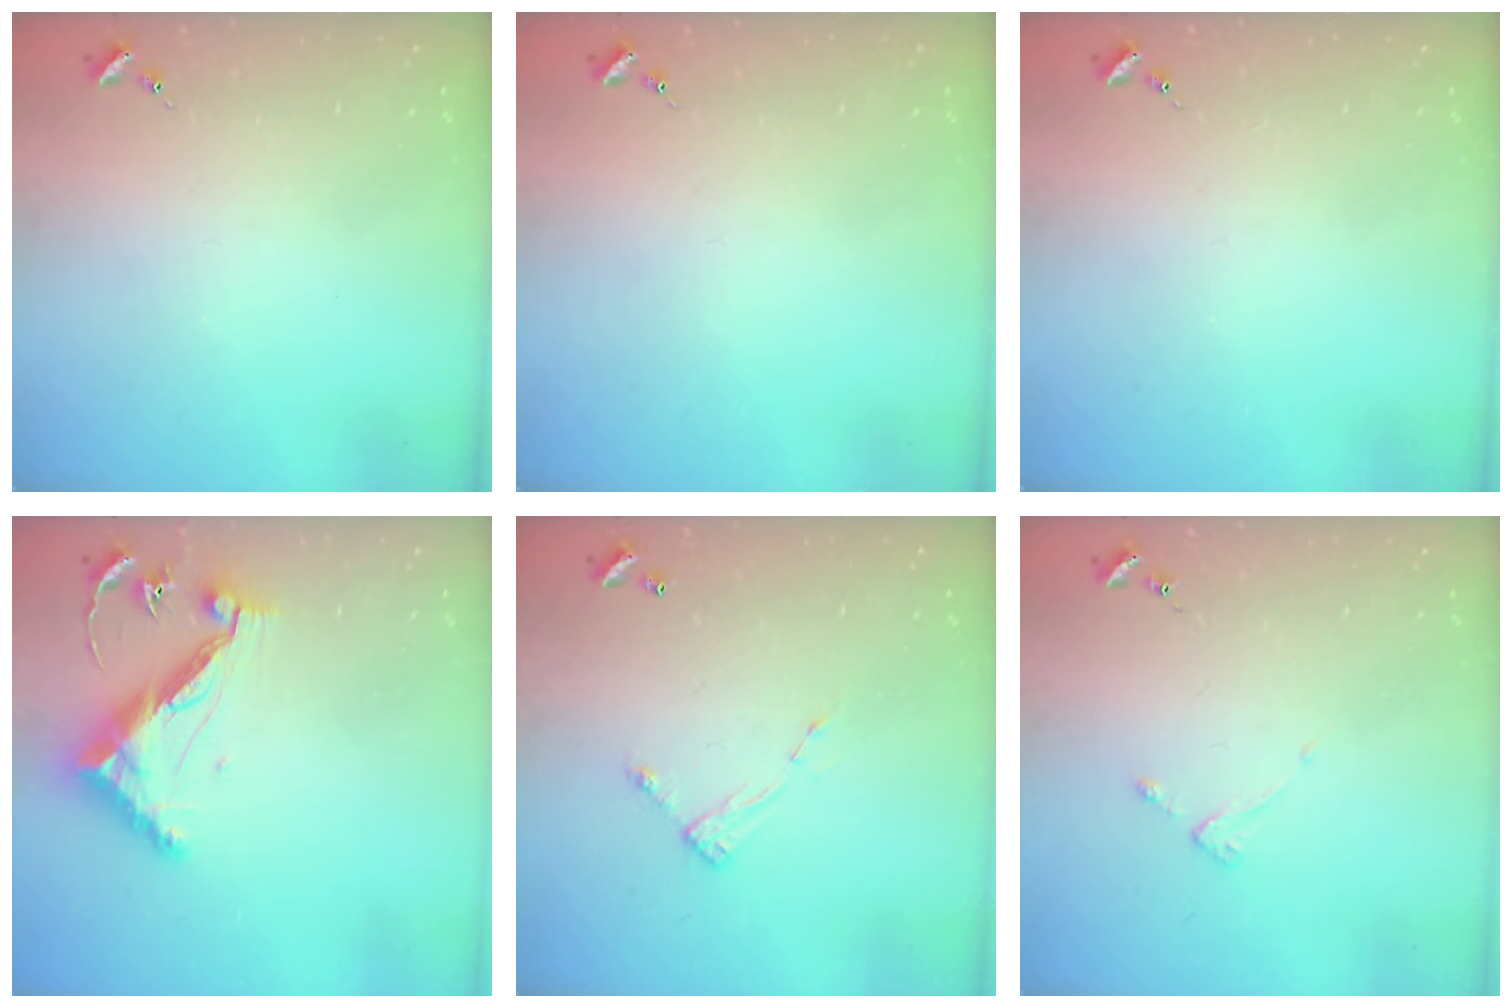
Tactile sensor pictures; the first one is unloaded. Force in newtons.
{"total": 0.0}
{"total": 0.0}
{"total": 13.0, "press": 13.0, "slide": 0.6}
{"total": 6.6, "press": 6.6, "slide": 0.5}
{"total": 2.7, "press": 2.6, "slide": 0.5}